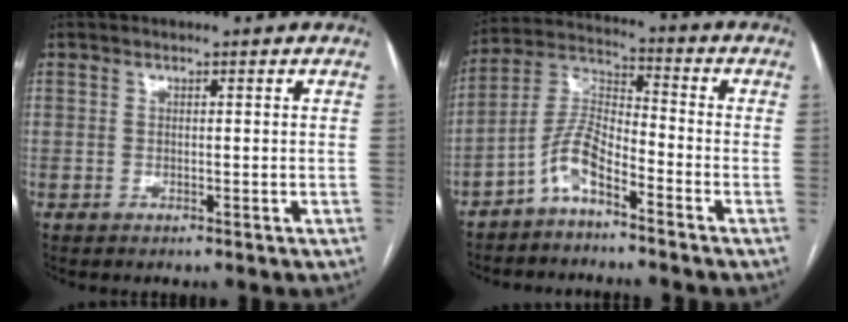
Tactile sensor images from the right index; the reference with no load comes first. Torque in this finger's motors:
{"motor_torque": [0.34, -0.44, 0.23, 0.12]}